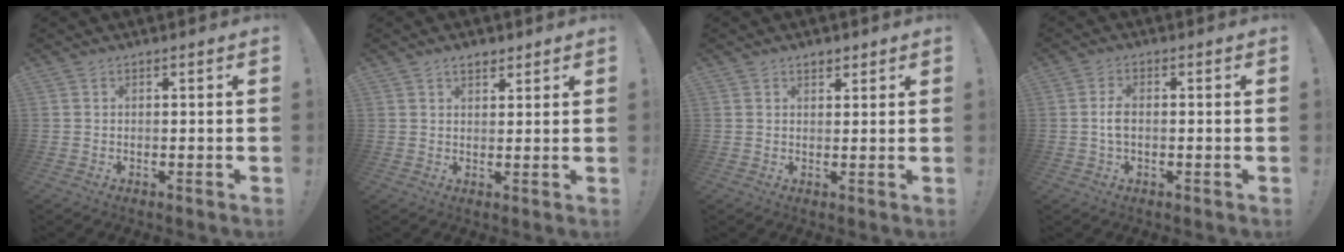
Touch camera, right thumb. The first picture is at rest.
{"total": 3.3, "force": [2.4, 1.7, 1.6], "torque": [-0.017, -0.010, 0.041]}
{"total": 2.2, "force": [1.6, 1.2, 0.9], "torque": [-0.009, -0.006, 0.027]}
{"total": 3.6, "force": [-0.4, 1.9, 3.0], "torque": [-0.060, 0.006, -0.008]}